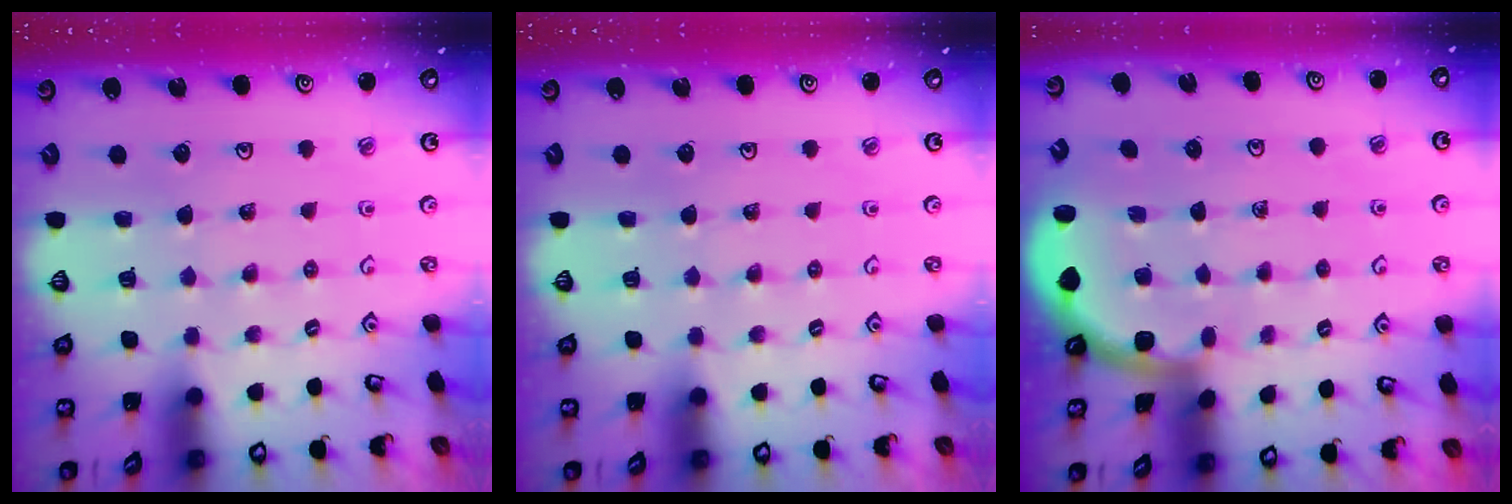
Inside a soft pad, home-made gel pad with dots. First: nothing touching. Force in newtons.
{"total": 0.0}
{"total": 1.7, "press": 1.7, "slide": 0.1}